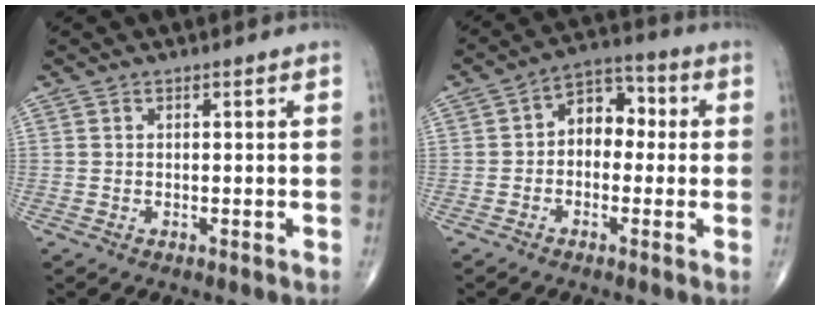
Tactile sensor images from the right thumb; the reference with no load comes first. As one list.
[{"total": 7.8, "force": [0.0, 5.6, 5.3], "torque": [-0.046, 0.033, -0.015]}]